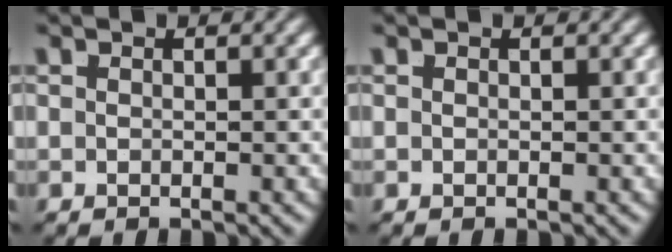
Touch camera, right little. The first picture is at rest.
{"total": 0.0}